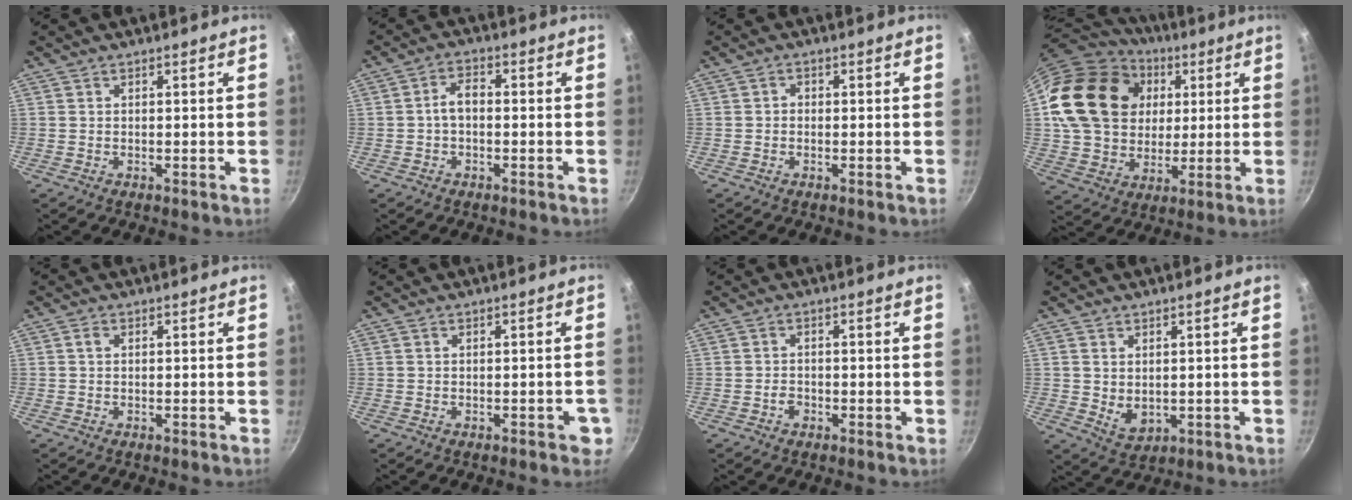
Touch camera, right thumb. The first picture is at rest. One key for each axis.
{"total": 3.9, "fx": -0.5, "fy": 2.3, "fz": 3.1, "tx": -0.048, "ty": 0.020, "tz": -0.014}
{"total": 1.1, "fx": -0.3, "fy": 0.9, "fz": 0.5, "tx": -0.007, "ty": 0.005, "tz": -0.006}
{"total": 23.7, "fx": 5.9, "fy": 18.8, "fz": 13.2, "tx": -0.214, "ty": 0.011, "tz": 0.111}
{"total": 1.0, "fx": 0.2, "fy": 0.7, "fz": 0.7, "tx": -0.011, "ty": 0.004, "tz": 0.004}
{"total": 2.8, "fx": -0.8, "fy": 1.6, "fz": 2.2, "tx": -0.004, "ty": 0.013, "tz": -0.007}
{"total": 1.7, "fx": -0.7, "fy": 1.2, "fz": 0.8, "tx": -0.010, "ty": 0.007, "tz": -0.013}
{"total": 4.6, "fx": 0.7, "fy": 3.4, "fz": 3.1, "tx": -0.048, "ty": -0.015, "tz": 0.020}